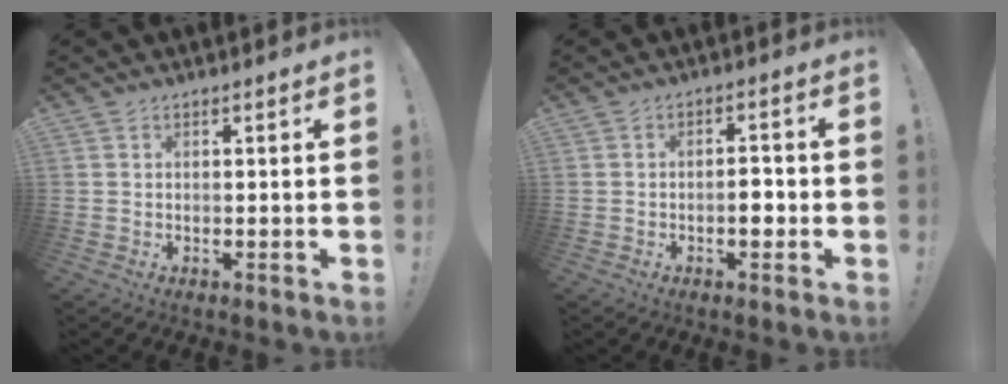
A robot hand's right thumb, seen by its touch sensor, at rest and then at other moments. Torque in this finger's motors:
{"motor_torque": [0.71, 0.74, 0.39, -0.46, 0.22]}